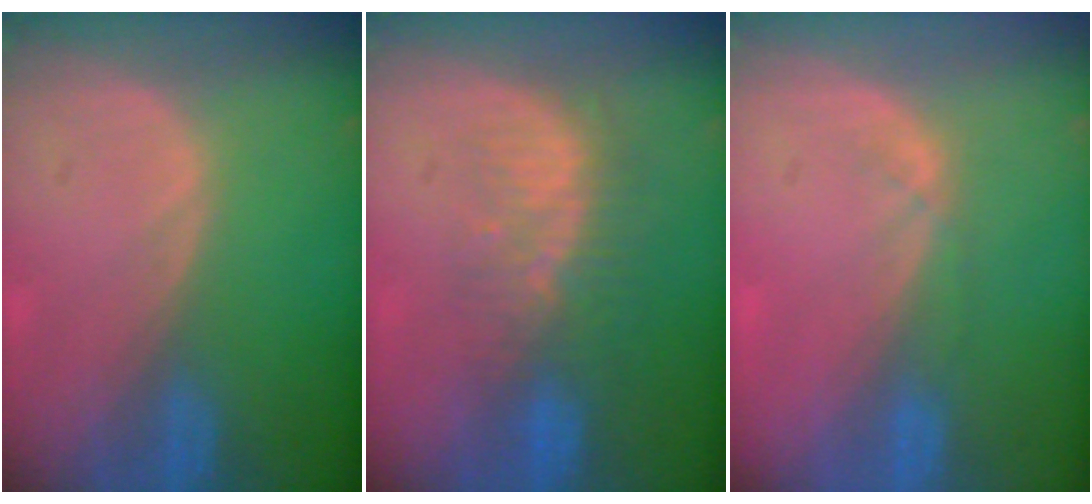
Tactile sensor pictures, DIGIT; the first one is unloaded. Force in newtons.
{"total": 8.1, "press": 7.0, "slide": 4.0}
{"total": 1.7, "press": 1.5, "slide": 0.8}